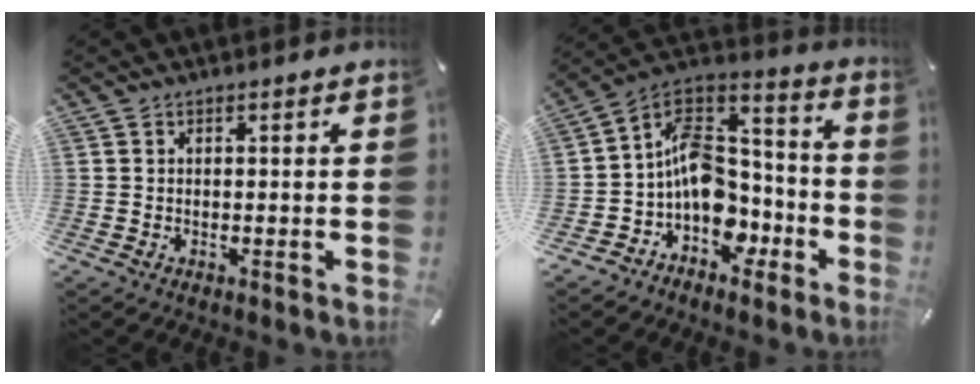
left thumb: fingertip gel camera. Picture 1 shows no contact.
{"total": 13.2, "force": [-3.0, 10.9, 6.8], "torque": [-0.107, 0.012, -0.047]}